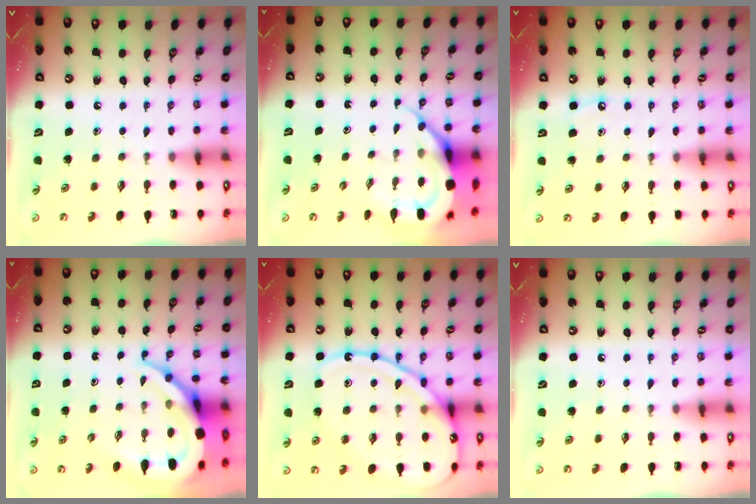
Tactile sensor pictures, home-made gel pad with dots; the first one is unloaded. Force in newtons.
{"total": 8.5, "press": 8.4, "slide": 0.9}
{"total": 4.4, "press": 4.4, "slide": 0.6}
{"total": 13.1, "press": 13.1, "slide": 1.5}
{"total": 16.0, "press": 15.9, "slide": 1.6}
{"total": 0.0}